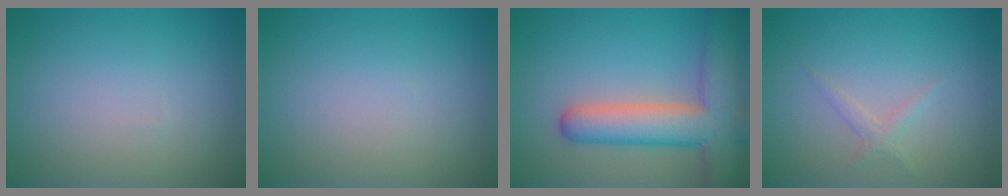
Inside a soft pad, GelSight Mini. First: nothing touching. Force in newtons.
{"total": 0.0}
{"total": 8.0, "press": 8.0, "slide": 0.7}
{"total": 1.1, "press": 1.1, "slide": 0.0}